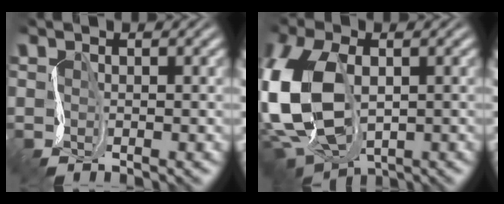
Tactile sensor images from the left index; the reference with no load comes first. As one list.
[{"total": 11.5, "force": [-1.8, 7.5, 8.5], "torque": [-0.228, -0.019, -0.033]}]